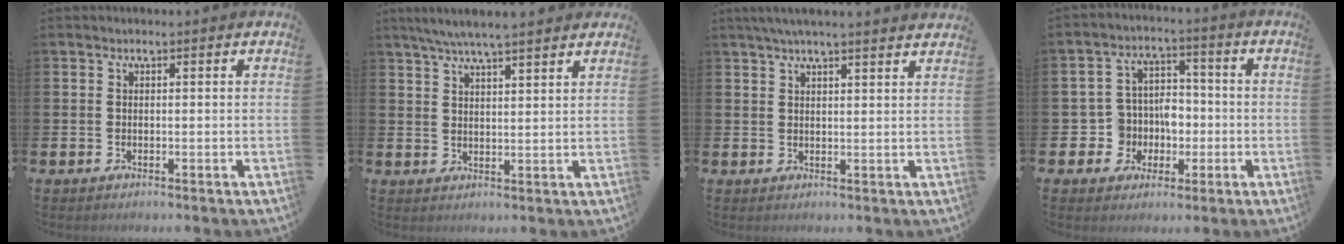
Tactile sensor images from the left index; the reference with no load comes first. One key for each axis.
{"total": 5.5, "fx": 5.1, "fy": 0.2, "fz": 2.0, "tx": -0.046, "ty": -0.016, "tz": 0.090}
{"total": 3.6, "fx": 3.4, "fy": -0.2, "fz": 1.3, "tx": -0.027, "ty": -0.008, "tz": 0.060}
{"total": 5.9, "fx": -1.2, "fy": 5.6, "fz": 1.5, "tx": -0.041, "ty": 0.009, "tz": -0.024}